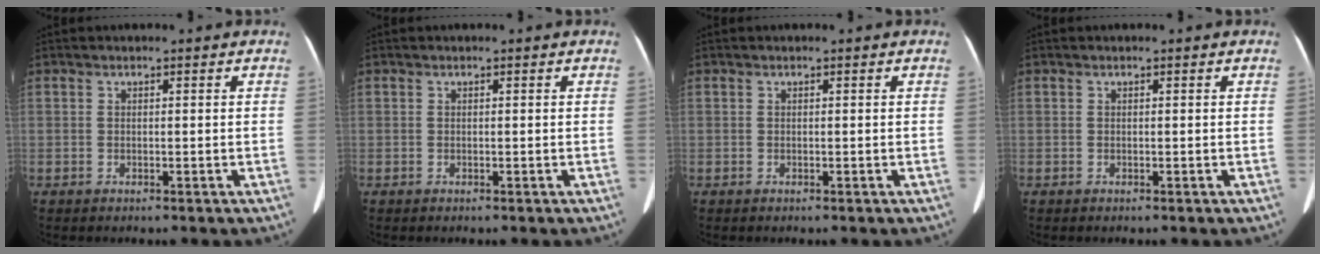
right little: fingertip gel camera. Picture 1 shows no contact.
{"total": 0.0}
{"total": 0.0}
{"total": 0.0}